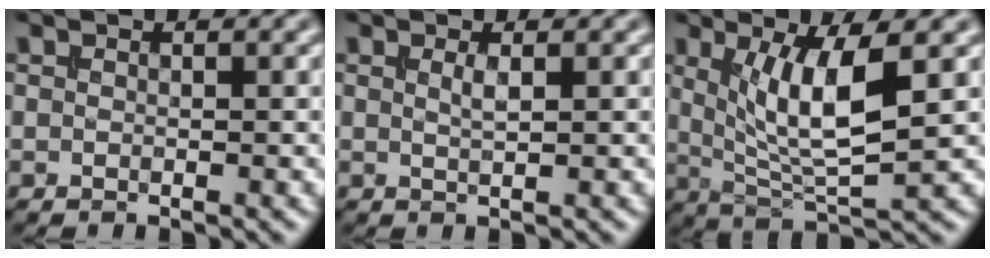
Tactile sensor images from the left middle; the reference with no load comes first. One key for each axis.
{"total": 1.1, "fx": 0.4, "fy": 0.2, "fz": 1.0, "tx": -0.015, "ty": 0.002, "tz": 0.006}
{"total": 6.8, "fx": 1.7, "fy": 1.8, "fz": 6.3, "tx": -0.114, "ty": -0.014, "tz": 0.037}